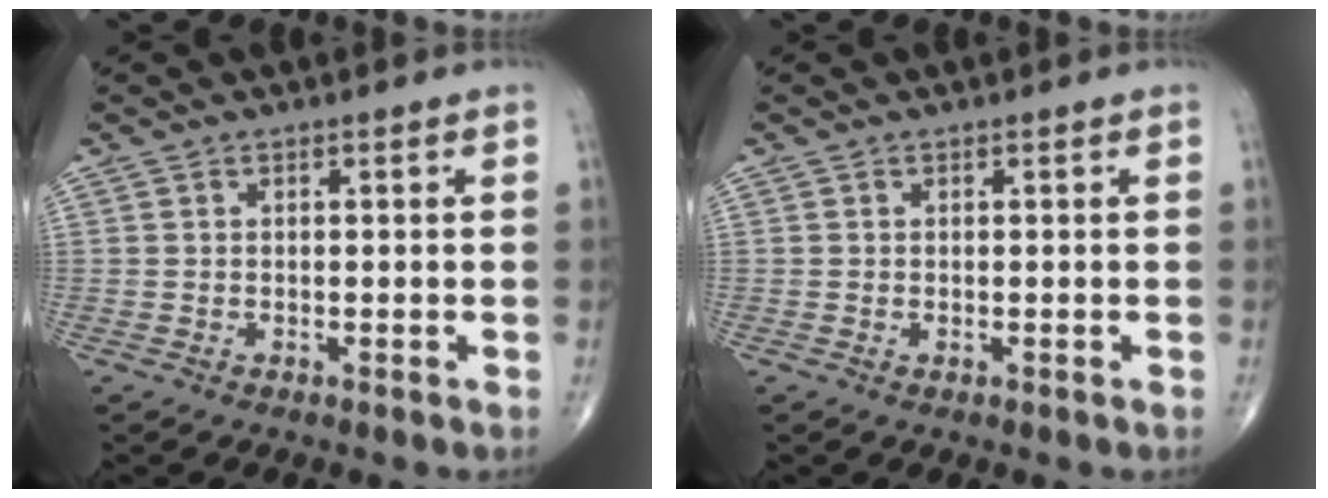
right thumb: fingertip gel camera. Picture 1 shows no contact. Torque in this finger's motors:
{"motor_torque": [-0.29, -0.04, -0.28, -0.15, -0.04]}